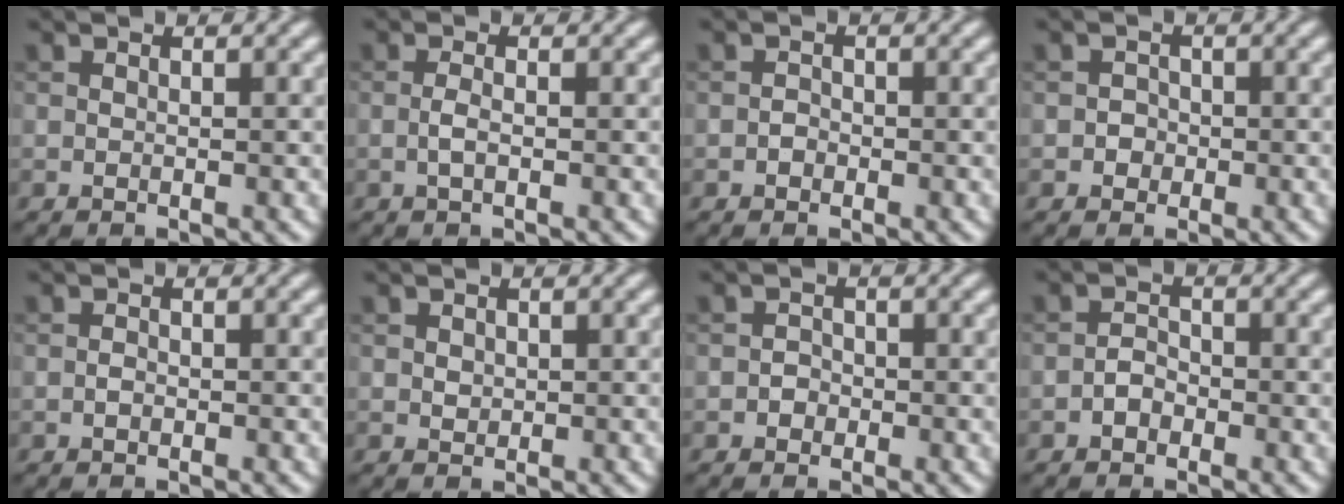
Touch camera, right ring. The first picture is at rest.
{"total": 1.1, "force": [-0.3, 0.3, 1.1], "torque": [-0.025, 0.000, -0.007]}
{"total": 0.7, "force": [-0.4, 0.5, 0.2], "torque": [-0.001, 0.001, -0.007]}
{"total": 1.1, "force": [-0.3, 1.0, 0.2], "torque": [0.007, 0.002, -0.007]}
{"total": 0.5, "force": [-0.2, 0.3, 0.4], "torque": [-0.007, 0.002, -0.005]}
{"total": 0.8, "force": [0.3, 0.6, 0.3], "torque": [-0.006, -0.001, 0.007]}
{"total": 0.9, "force": [-0.4, 0.8, 0.2], "torque": [0.003, 0.002, -0.008]}
{"total": 1.4, "force": [-0.7, 1.0, 0.6], "torque": [-0.011, 0.006, -0.016]}